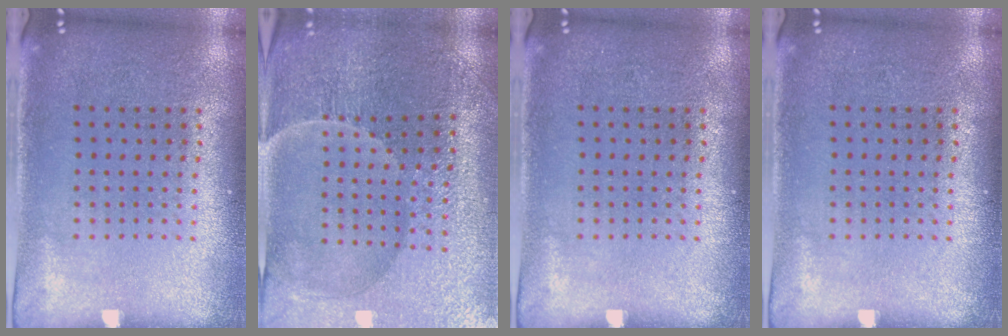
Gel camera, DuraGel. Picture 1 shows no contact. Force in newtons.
{"total": 3.6, "press": 3.6, "slide": 0.4}
{"total": 0.0}
{"total": 0.0}